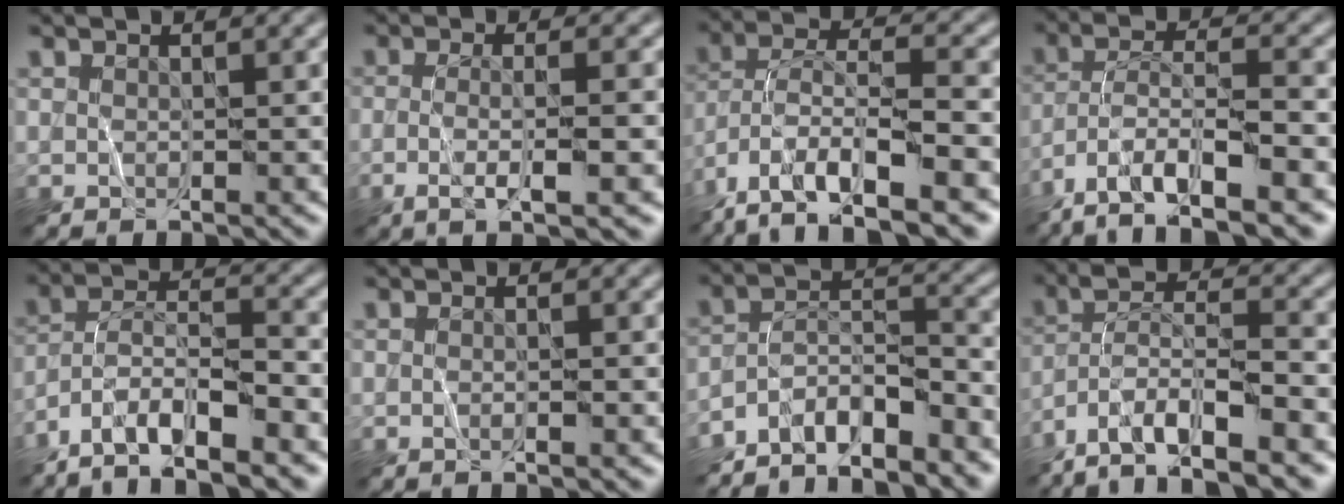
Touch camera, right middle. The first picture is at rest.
{"total": 4.7, "force": [-0.9, 1.2, 4.4], "torque": [-0.070, -0.001, -0.018]}
{"total": 12.3, "force": [-7.7, 4.1, 8.6], "torque": [-0.161, 0.008, -0.132]}
{"total": 11.3, "force": [-7.7, 3.1, 7.6], "torque": [-0.137, 0.006, -0.135]}
{"total": 10.6, "force": [-8.1, 2.9, 6.3], "torque": [-0.096, 0.006, -0.135]}
{"total": 0.9, "force": [0.0, 0.3, 0.9], "torque": [-0.006, -0.004, -0.009]}
{"total": 7.6, "force": [-6.5, 1.8, 3.5], "torque": [-0.054, 0.009, -0.116]}
{"total": 11.7, "force": [-8.8, 3.3, 7.1], "torque": [-0.118, 0.003, -0.142]}